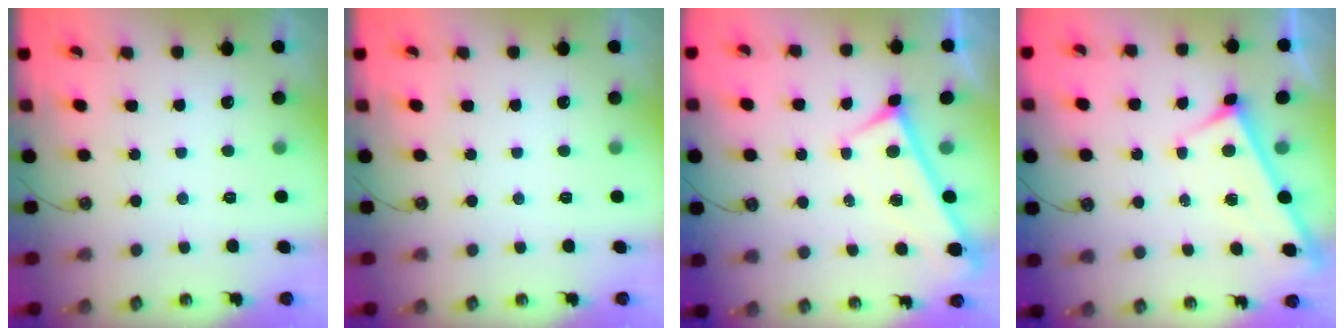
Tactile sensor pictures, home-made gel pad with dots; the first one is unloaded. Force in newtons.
{"total": 0.0}
{"total": 0.0}
{"total": 3.2, "press": 3.2, "slide": 0.3}